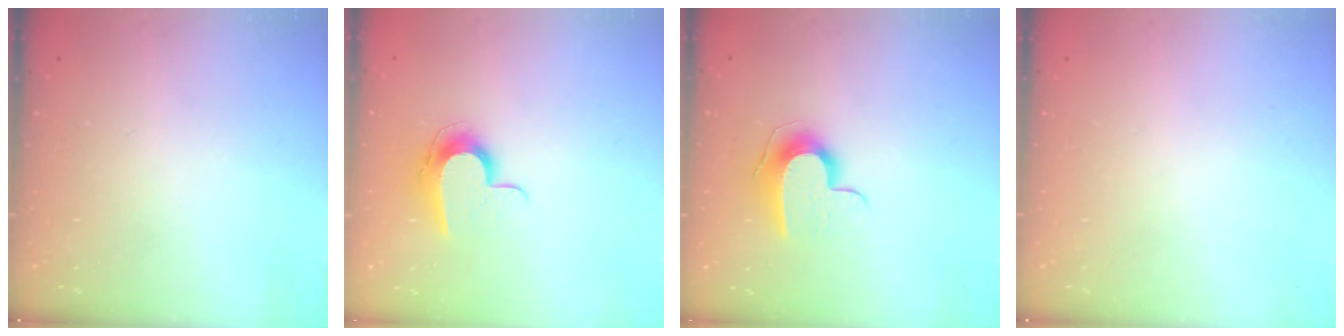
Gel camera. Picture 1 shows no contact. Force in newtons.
{"total": 10.1, "press": 10.1, "slide": 0.6}
{"total": 9.0, "press": 9.0, "slide": 0.5}
{"total": 0.0}